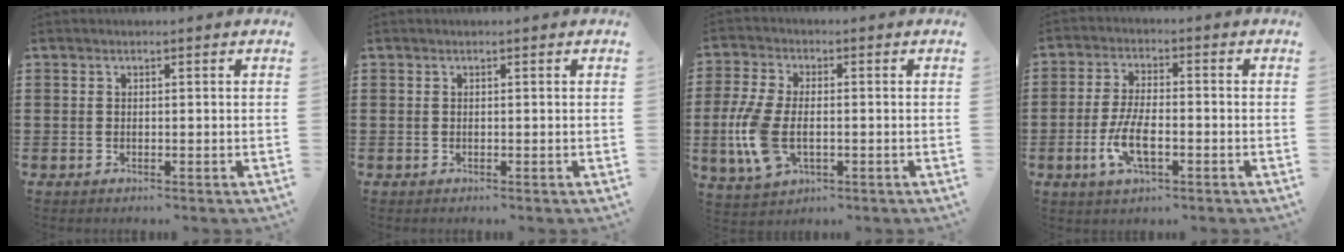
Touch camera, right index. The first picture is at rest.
{"total": 0.0}
{"total": 8.6, "force": [-1.4, 4.6, 7.1], "torque": [-0.179, -0.012, -0.030]}
{"total": 6.9, "force": [-2.3, 2.5, 6.0], "torque": [-0.133, -0.009, -0.046]}